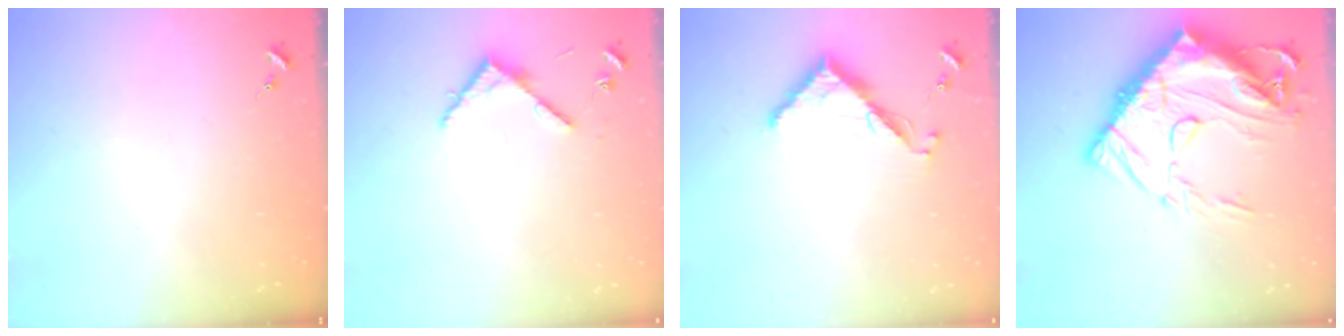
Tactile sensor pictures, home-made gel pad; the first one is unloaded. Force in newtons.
{"total": 4.2, "press": 4.2, "slide": 0.4}
{"total": 7.6, "press": 7.5, "slide": 0.6}
{"total": 27.3, "press": 27.2, "slide": 2.8}